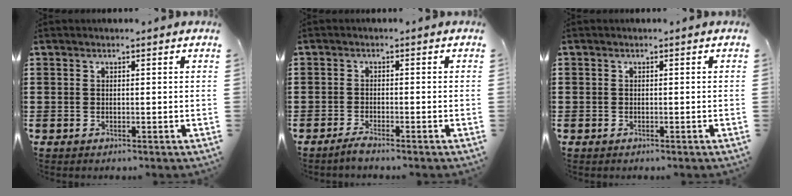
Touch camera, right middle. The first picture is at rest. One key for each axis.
{"total": 1.4, "fx": -1.3, "fy": 0.0, "fz": 0.6, "tx": -0.012, "ty": 0.000, "tz": -0.024}
{"total": 0.5, "fx": -0.2, "fy": 0.5, "fz": 0.0, "tx": -0.001, "ty": 0.004, "tz": -0.005}